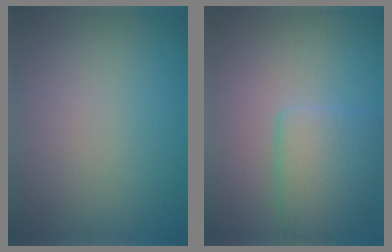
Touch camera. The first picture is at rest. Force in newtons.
{"total": 4.4, "press": 4.4, "slide": 0.2}